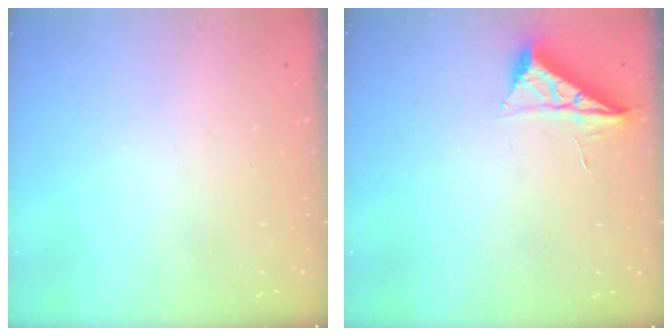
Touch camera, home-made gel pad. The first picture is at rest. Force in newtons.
{"total": 6.8, "press": 6.7, "slide": 0.7}